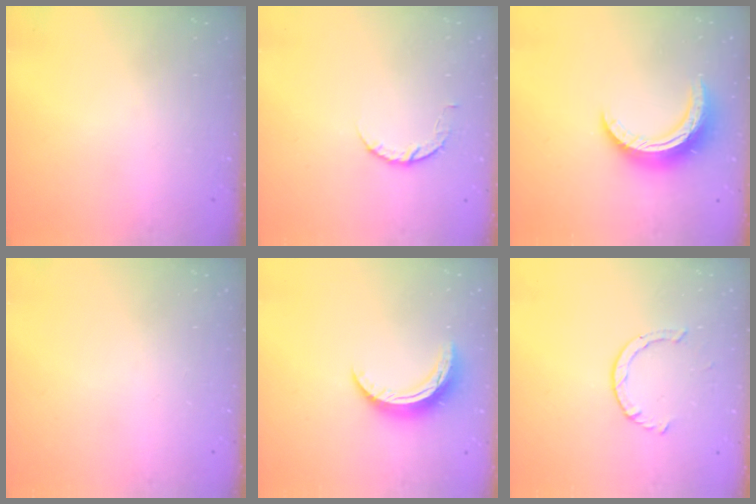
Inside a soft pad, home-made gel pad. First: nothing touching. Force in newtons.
{"total": 5.2, "press": 5.2, "slide": 0.8}
{"total": 13.2, "press": 13.2, "slide": 0.3}
{"total": 0.0}
{"total": 9.4, "press": 9.4, "slide": 0.7}
{"total": 2.3, "press": 2.3, "slide": 0.2}